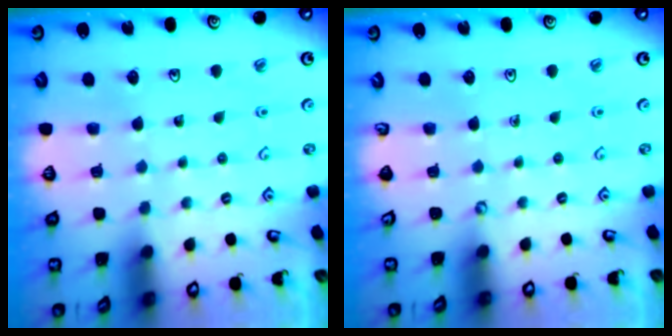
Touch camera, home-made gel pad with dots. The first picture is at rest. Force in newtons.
{"total": 0.0}